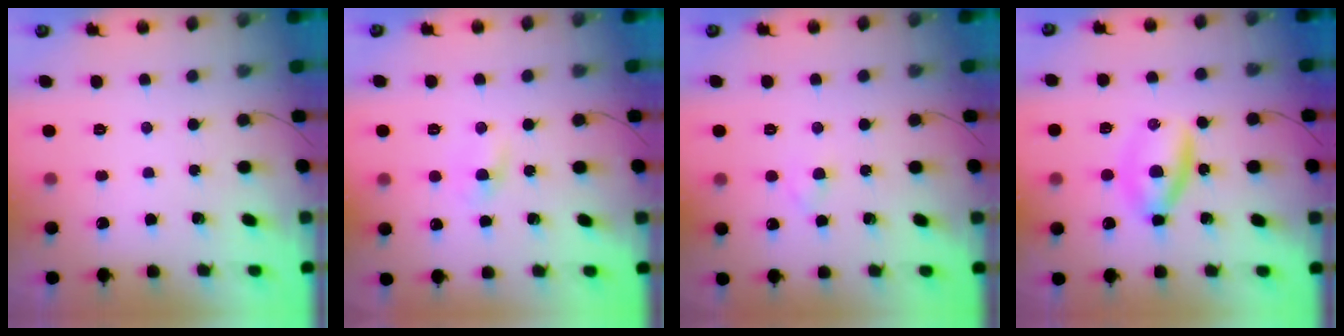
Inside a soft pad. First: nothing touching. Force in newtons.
{"total": 2.0, "press": 1.8, "slide": 1.0}
{"total": 2.1, "press": 1.8, "slide": 1.1}
{"total": 4.6, "press": 4.5, "slide": 0.9}